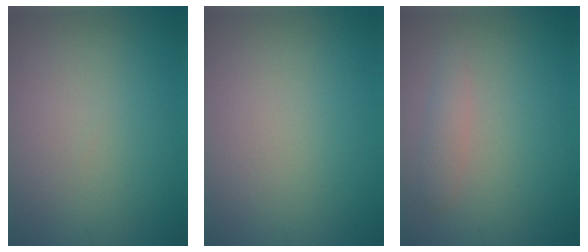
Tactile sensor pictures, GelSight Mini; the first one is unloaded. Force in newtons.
{"total": 0.0}
{"total": 1.4, "press": 1.4, "slide": 0.0}